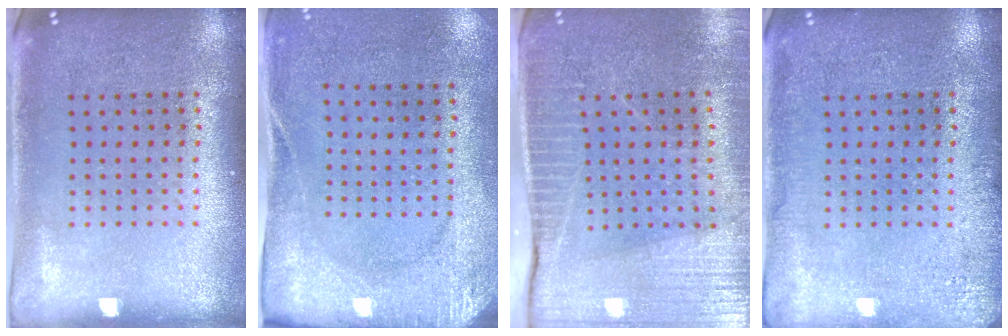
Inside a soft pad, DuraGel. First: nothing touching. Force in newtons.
{"total": 2.6, "press": 2.0, "slide": 1.6}
{"total": 3.6, "press": 3.5, "slide": 0.9}
{"total": 2.5, "press": 2.4, "slide": 0.5}